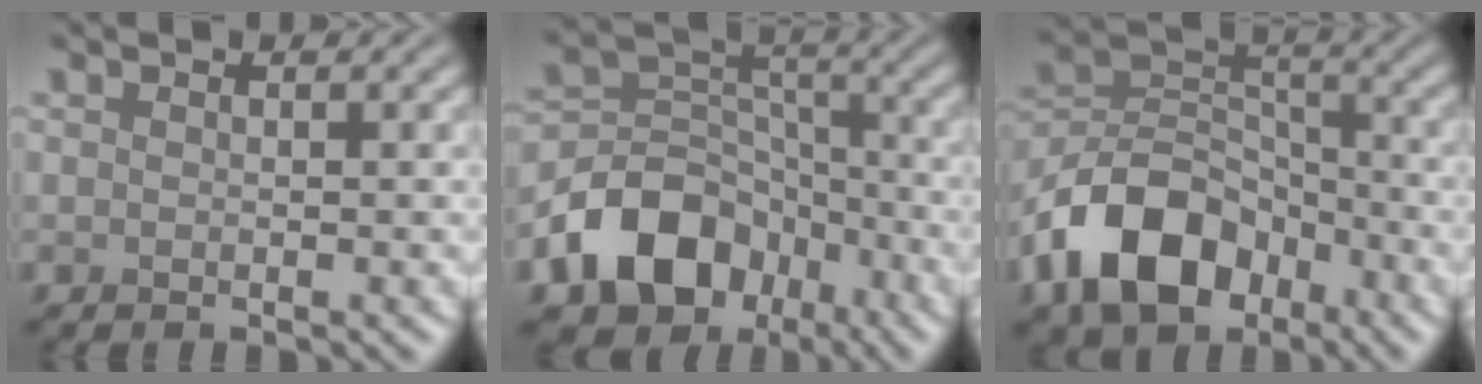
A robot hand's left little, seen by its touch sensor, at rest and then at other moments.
{"total": 9.6, "force": [-5.1, 6.8, 4.4], "torque": [-0.076, -0.002, -0.101]}
{"total": 9.6, "force": [-5.3, 6.1, 5.2], "torque": [-0.098, 0.004, -0.112]}